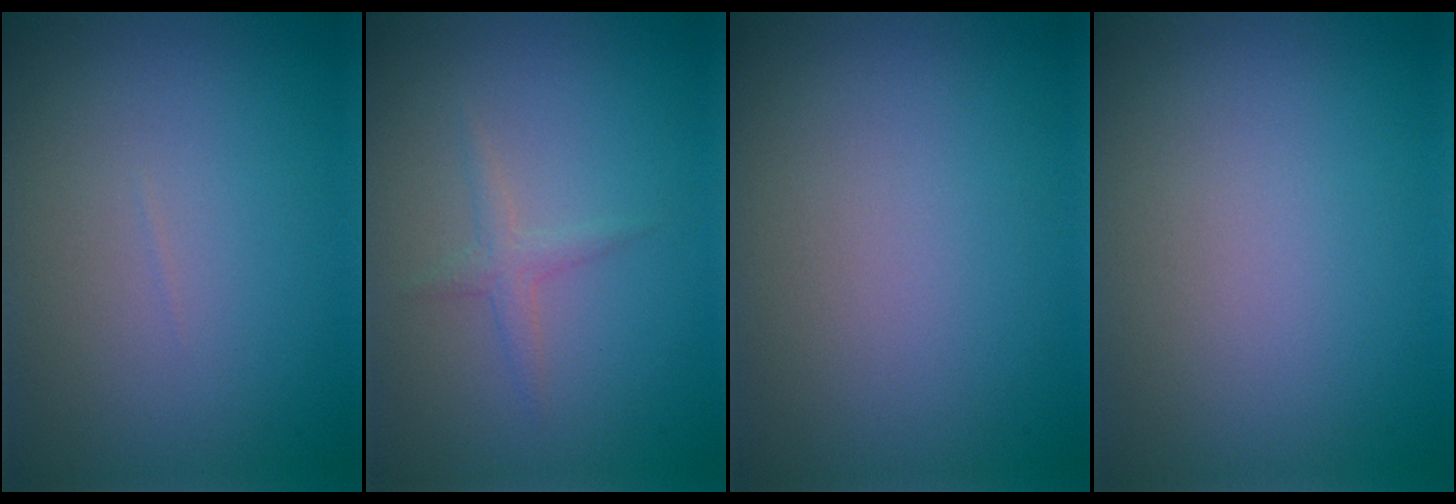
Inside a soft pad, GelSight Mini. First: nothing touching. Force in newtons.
{"total": 1.2, "press": 1.2, "slide": 0.0}
{"total": 0.0}
{"total": 0.0}